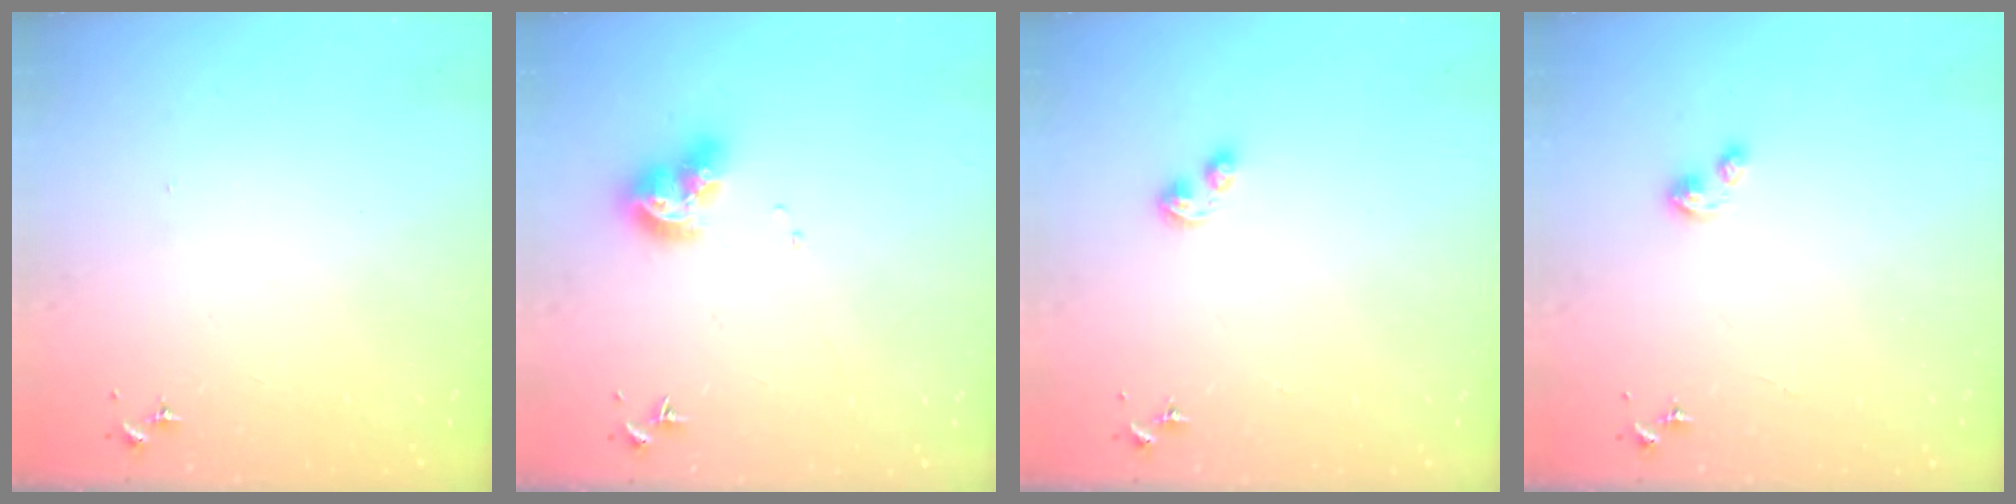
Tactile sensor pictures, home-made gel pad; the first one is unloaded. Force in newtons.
{"total": 9.3, "press": 9.3, "slide": 1.1}
{"total": 3.5, "press": 3.5, "slide": 0.5}
{"total": 2.6, "press": 2.6, "slide": 0.3}